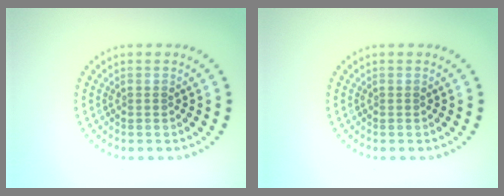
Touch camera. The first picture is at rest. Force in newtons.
{"total": 0.0}